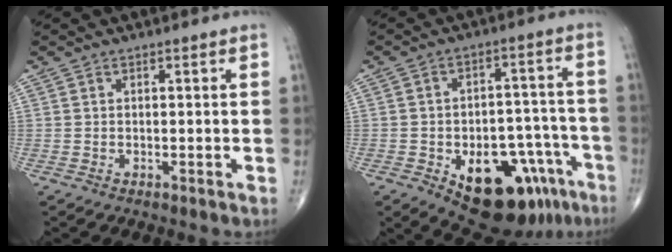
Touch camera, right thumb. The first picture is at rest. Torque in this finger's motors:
{"motor_torque": [1.49, 1.80, 1.23, -0.88, 0.33]}